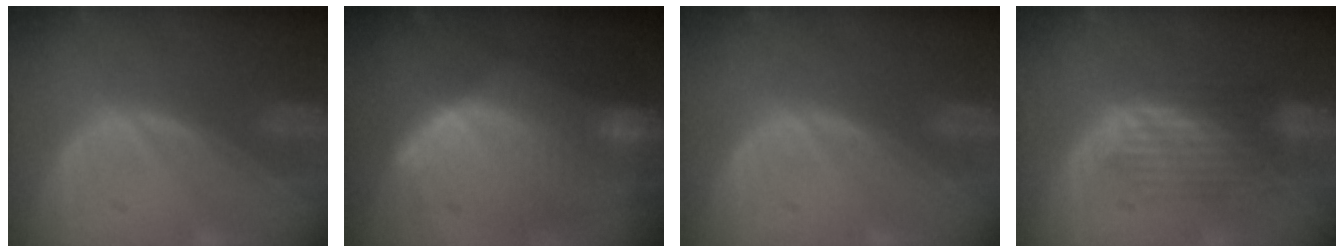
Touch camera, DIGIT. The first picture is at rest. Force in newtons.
{"total": 10.5, "press": 9.2, "slide": 5.0}
{"total": 0.0}
{"total": 6.4, "press": 6.4, "slide": 0.5}